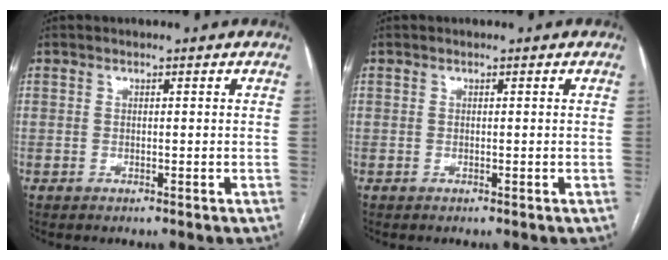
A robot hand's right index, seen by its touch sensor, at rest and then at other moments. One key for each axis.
{"total": 0.0}